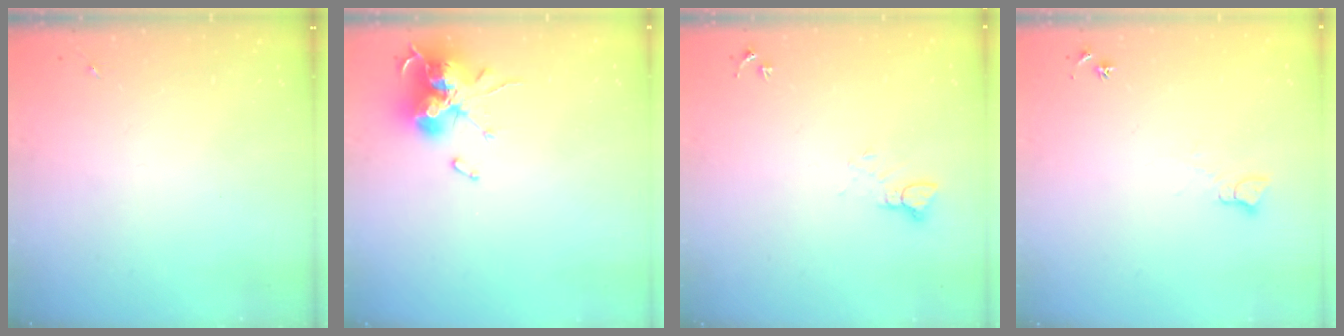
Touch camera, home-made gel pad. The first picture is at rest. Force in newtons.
{"total": 15.7, "press": 15.7, "slide": 0.1}
{"total": 4.5, "press": 4.5, "slide": 0.3}
{"total": 5.4, "press": 5.3, "slide": 0.7}